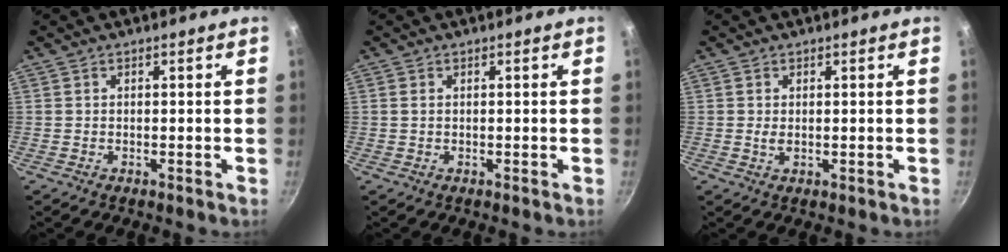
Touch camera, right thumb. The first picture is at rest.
{"total": 0.6, "force": [0.1, 0.4, 0.4], "torque": [-0.009, 0.000, 0.002]}
{"total": 1.2, "force": [0.2, 0.6, 1.0], "torque": [-0.019, -0.002, 0.003]}